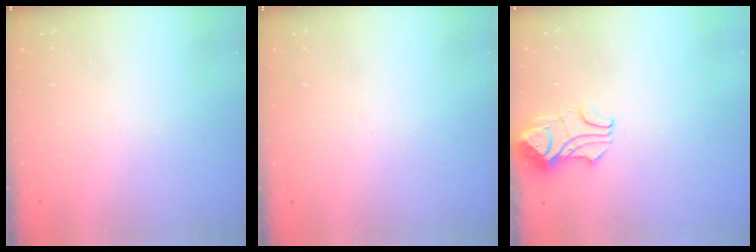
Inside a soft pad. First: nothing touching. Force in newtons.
{"total": 0.0}
{"total": 3.6, "press": 3.5, "slide": 1.0}